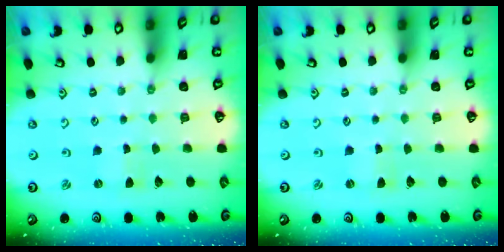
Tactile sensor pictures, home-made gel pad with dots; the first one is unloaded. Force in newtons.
{"total": 0.0}